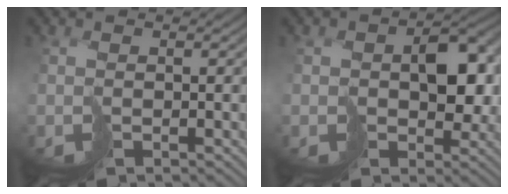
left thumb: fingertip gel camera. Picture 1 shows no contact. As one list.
[{"total": 6.8, "force": [0.4, 4.8, 4.7], "torque": [-0.062, -0.002, 0.018]}]